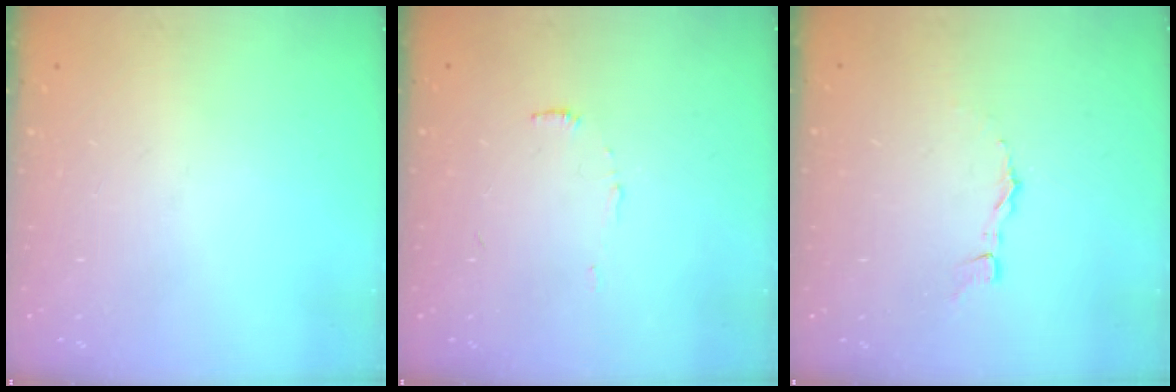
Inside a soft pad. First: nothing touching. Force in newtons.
{"total": 6.5, "press": 6.5, "slide": 0.5}
{"total": 2.5, "press": 2.5, "slide": 0.1}